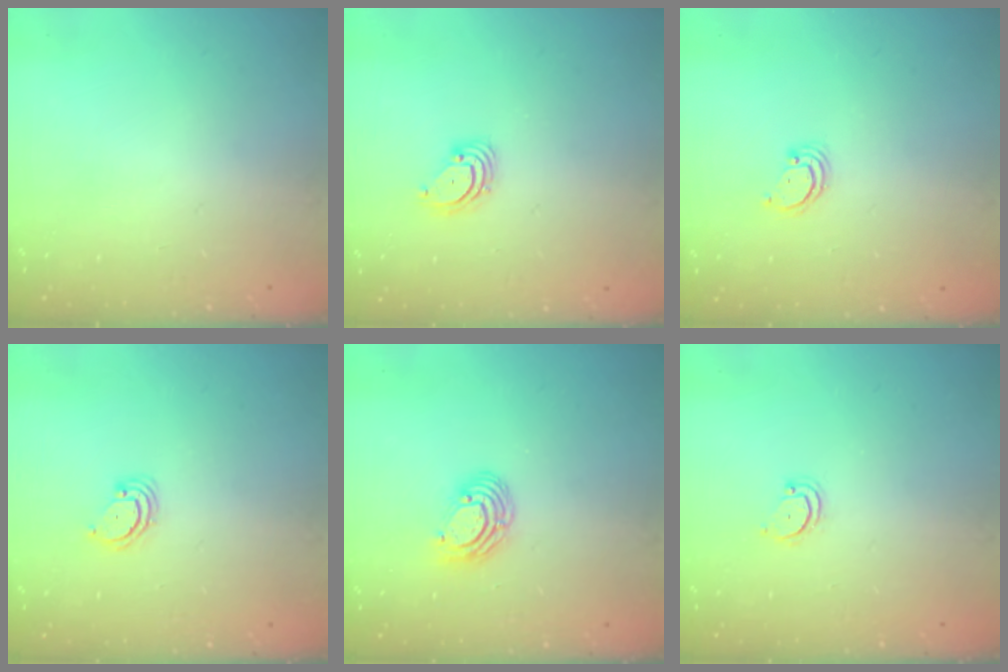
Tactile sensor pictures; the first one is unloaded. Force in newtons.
{"total": 3.3, "press": 3.3, "slide": 0.3}
{"total": 1.7, "press": 1.7, "slide": 0.1}
{"total": 3.3, "press": 3.3, "slide": 0.4}
{"total": 7.0, "press": 6.9, "slide": 0.8}
{"total": 2.8, "press": 2.8, "slide": 0.3}